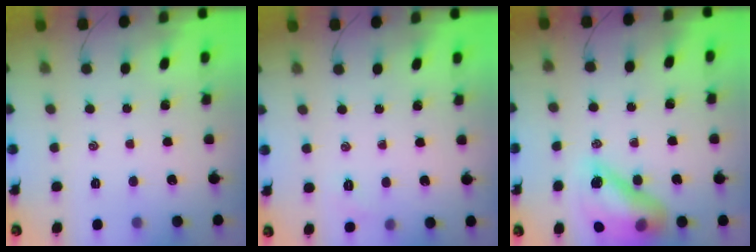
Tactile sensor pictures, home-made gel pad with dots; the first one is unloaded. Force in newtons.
{"total": 3.6, "press": 3.4, "slide": 1.0}
{"total": 15.3, "press": 14.8, "slide": 4.0}